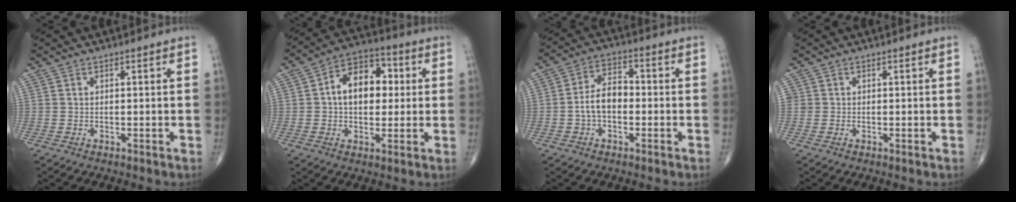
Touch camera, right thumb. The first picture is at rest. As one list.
[{"total": 12.2, "force": [1.6, 8.1, 9.0], "torque": [-0.106, 0.021, 0.016]}, {"total": 7.3, "force": [-1.2, 4.6, 5.5], "torque": [-0.090, 0.029, -0.032]}, {"total": 1.0, "force": [0.0, 0.9, 0.1], "torque": [0.005, 0.003, -0.001]}]